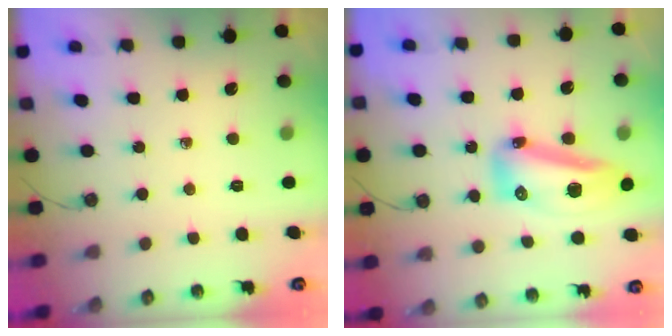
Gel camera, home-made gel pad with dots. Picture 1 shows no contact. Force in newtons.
{"total": 17.6, "press": 16.0, "slide": 7.2}